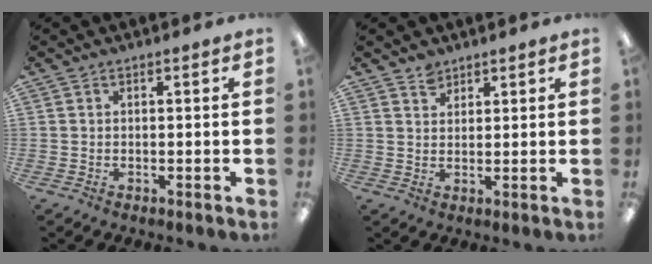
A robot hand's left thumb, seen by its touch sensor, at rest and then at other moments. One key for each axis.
{"total": 2.8, "fx": 2.5, "fy": 1.3, "fz": 0.2, "tx": 0.001, "ty": -0.011, "tz": 0.047}